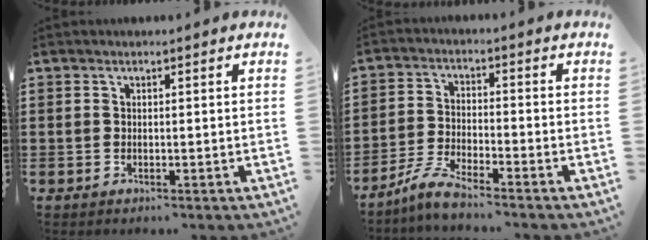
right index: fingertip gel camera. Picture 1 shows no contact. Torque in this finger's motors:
{"motor_torque": [-0.50, 0.52, -0.14, -0.04]}